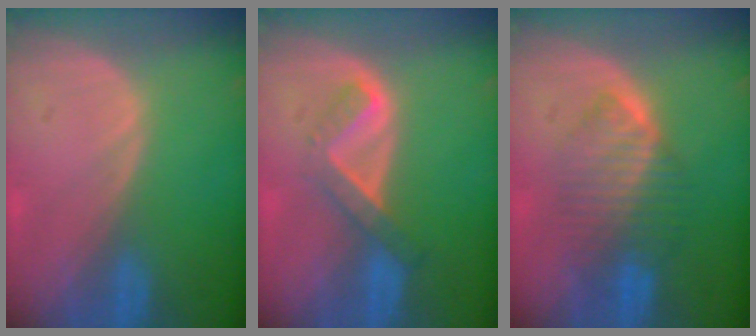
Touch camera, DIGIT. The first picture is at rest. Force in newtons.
{"total": 5.1, "press": 4.4, "slide": 2.6}
{"total": 6.6, "press": 6.6, "slide": 0.2}